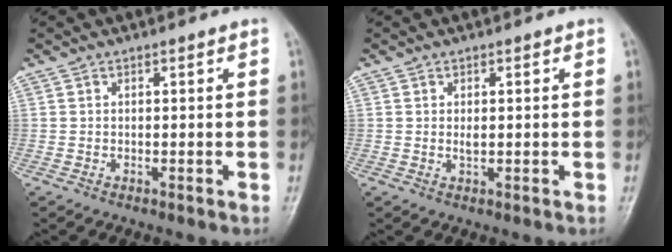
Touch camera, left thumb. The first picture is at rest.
{"total": 1.3, "force": [0.2, 0.6, 1.1], "torque": [-0.017, -0.003, 0.005]}